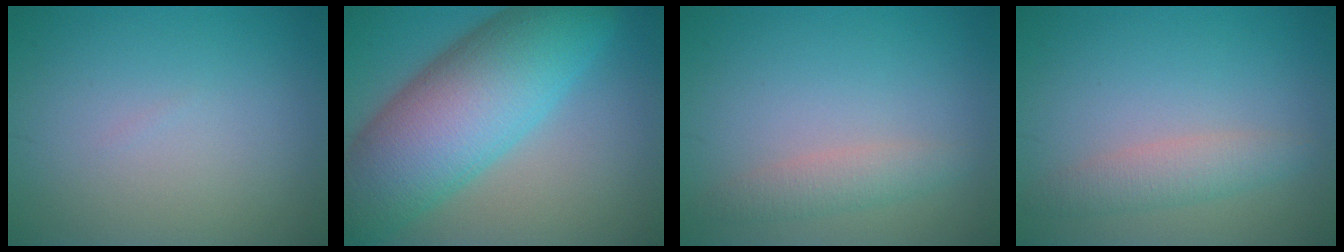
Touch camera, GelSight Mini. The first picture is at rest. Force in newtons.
{"total": 12.8, "press": 12.8, "slide": 0.2}
{"total": 2.0, "press": 2.0, "slide": 0.1}
{"total": 2.5, "press": 2.5, "slide": 0.1}